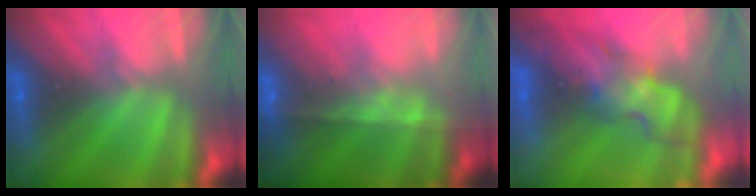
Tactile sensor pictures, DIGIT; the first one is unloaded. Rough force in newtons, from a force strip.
{"total": 7.5}
{"total": 3.6}